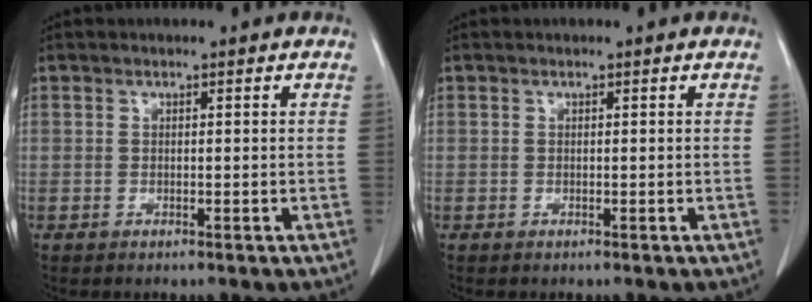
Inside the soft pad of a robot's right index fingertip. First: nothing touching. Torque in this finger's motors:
{"motor_torque": [0.00, 0.00, 0.00, 0.00]}